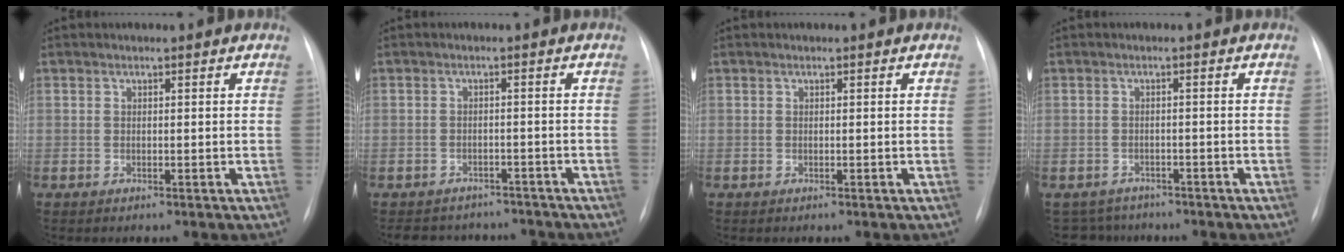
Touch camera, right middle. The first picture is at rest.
{"total": 8.3, "force": [-7.3, 3.9, 0.9], "torque": [-0.010, 0.015, -0.089]}
{"total": 0.0}
{"total": 4.5, "force": [-3.9, 2.1, -0.7], "torque": [0.012, 0.007, -0.059]}